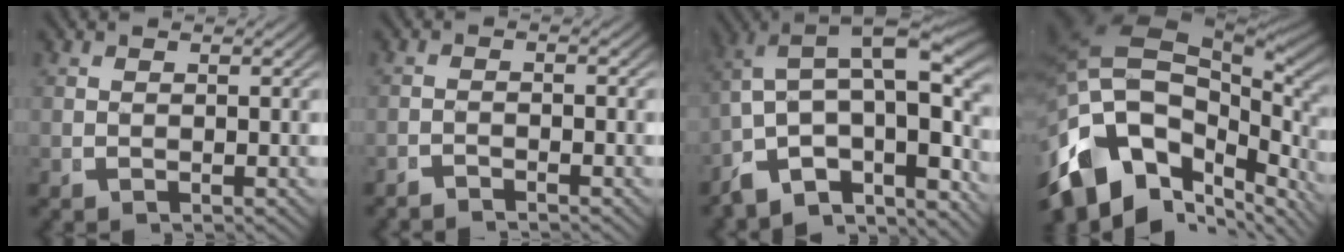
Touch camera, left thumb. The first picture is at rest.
{"total": 1.6, "force": [-1.6, 0.2, 0.0], "torque": [0.007, -0.001, -0.034]}
{"total": 16.6, "force": [-3.4, 12.2, 10.8], "torque": [-0.233, -0.074, -0.041]}
{"total": 22.2, "force": [-1.2, 15.8, 15.5], "torque": [-0.315, -0.039, -0.010]}